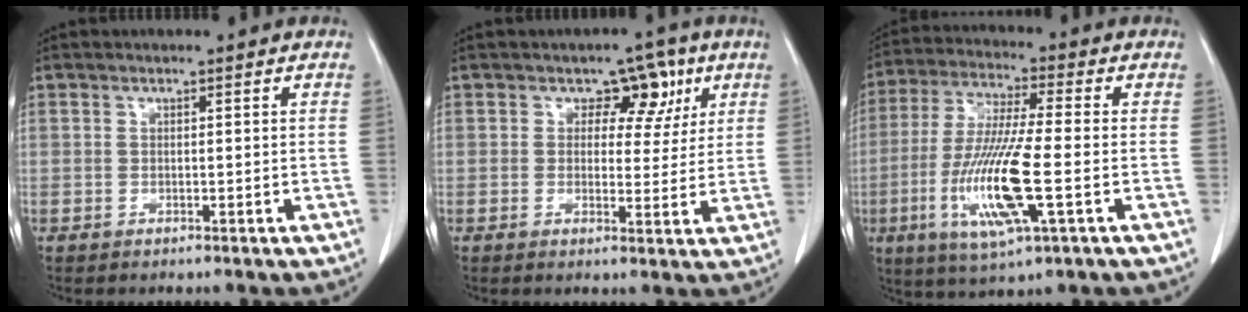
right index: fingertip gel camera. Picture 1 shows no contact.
{"total": 5.7, "force": [2.5, 4.0, 3.2], "torque": [-0.022, 0.008, 0.030]}
{"total": 14.3, "force": [-3.7, 1.3, 13.7], "torque": [-0.283, -0.018, -0.070]}